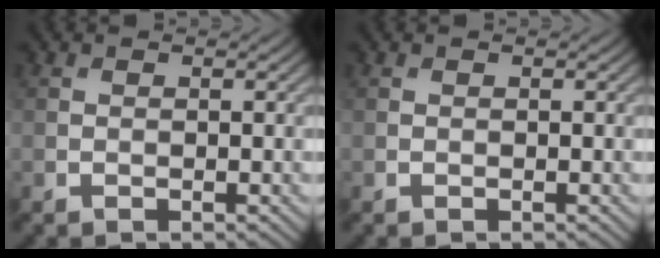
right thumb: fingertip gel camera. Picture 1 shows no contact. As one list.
[{"total": 0.0}]